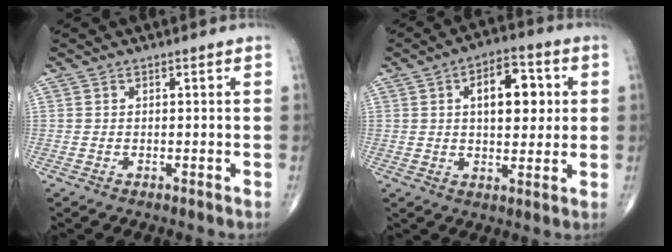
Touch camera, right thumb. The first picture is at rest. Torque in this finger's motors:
{"motor_torque": [0.46, 2.18, 0.78, 0.14, 0.04]}